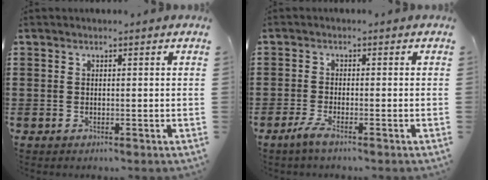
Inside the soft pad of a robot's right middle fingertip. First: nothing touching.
{"total": 2.4, "force": [-1.5, 0.2, 1.9], "torque": [-0.045, -0.008, -0.033]}